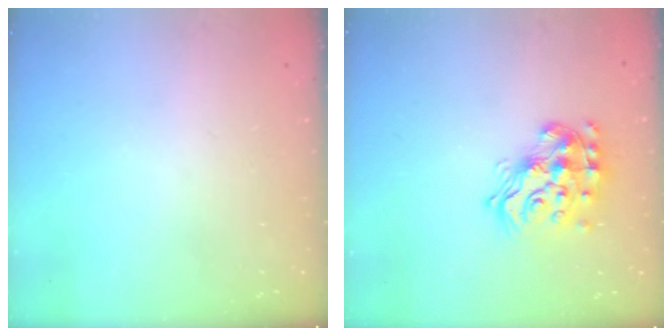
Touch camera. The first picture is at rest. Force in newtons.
{"total": 16.9, "press": 16.9, "slide": 1.4}